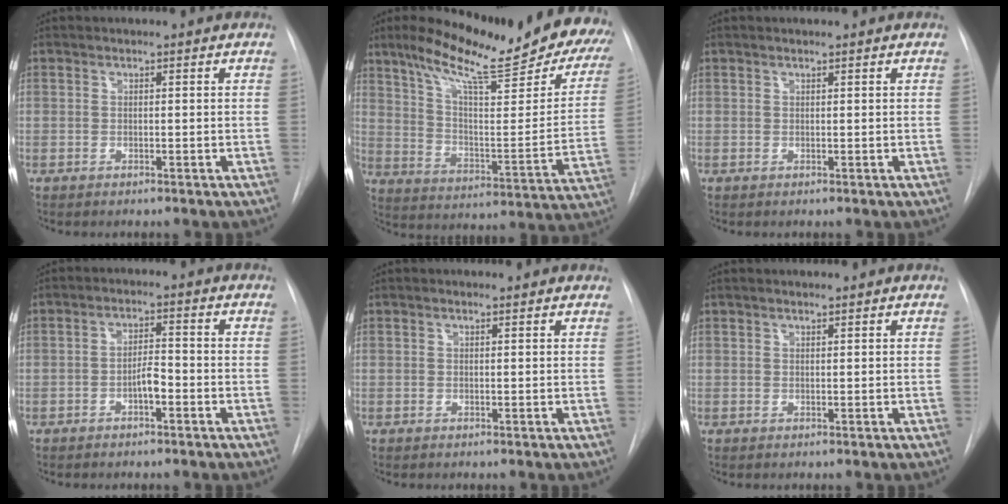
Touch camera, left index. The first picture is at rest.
{"total": 27.5, "force": [20.7, 4.4, 17.6], "torque": [-0.264, -0.036, 0.281]}
{"total": 0.6, "force": [0.5, 0.0, 0.3], "torque": [-0.008, 0.007, 0.011]}
{"total": 3.1, "force": [-1.4, 0.8, 2.6], "torque": [-0.044, 0.007, -0.024]}
{"total": 1.3, "force": [1.2, 0.2, 0.5], "torque": [-0.013, 0.011, 0.013]}
{"total": 1.5, "force": [1.3, 0.1, 0.8], "torque": [-0.012, 0.014, 0.022]}